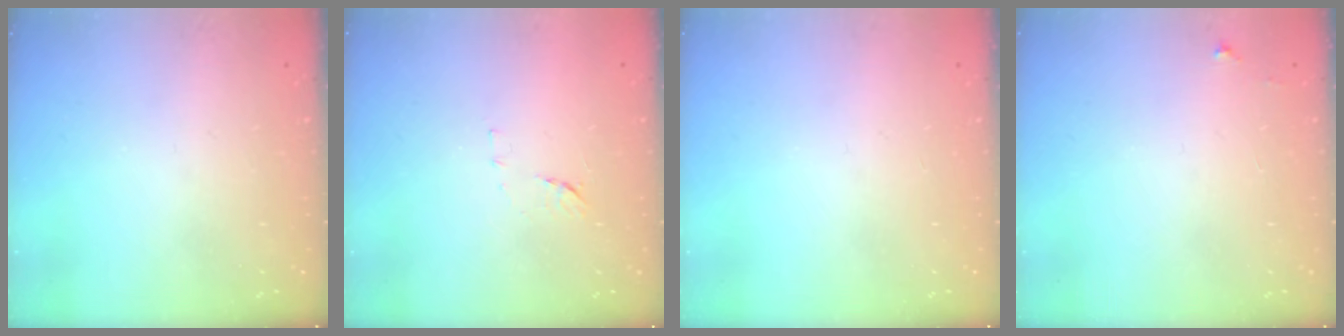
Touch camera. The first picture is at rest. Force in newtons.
{"total": 7.7, "press": 7.7, "slide": 0.5}
{"total": 0.0}
{"total": 3.9, "press": 3.9, "slide": 0.4}